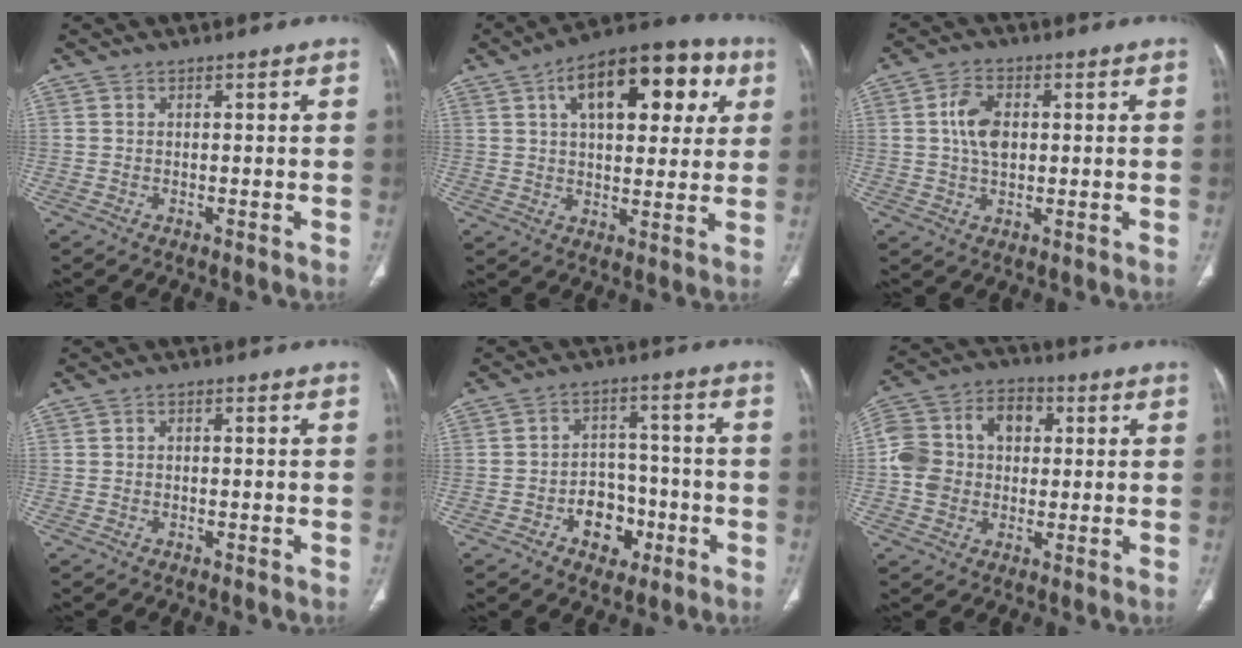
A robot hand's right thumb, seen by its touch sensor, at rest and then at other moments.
{"total": 19.7, "force": [7.1, 9.9, 15.4], "torque": [-0.182, 0.013, 0.101]}
{"total": 6.7, "force": [0.9, 4.1, 5.1], "torque": [-0.091, 0.003, 0.016]}
{"total": 0.6, "force": [-0.1, 0.5, 0.4], "torque": [-0.006, 0.002, -0.005]}
{"total": 8.4, "force": [-3.5, 6.3, 4.3], "torque": [-0.025, 0.036, -0.052]}
{"total": 13.5, "force": [1.2, 10.8, 8.0], "torque": [-0.132, 0.035, 0.015]}